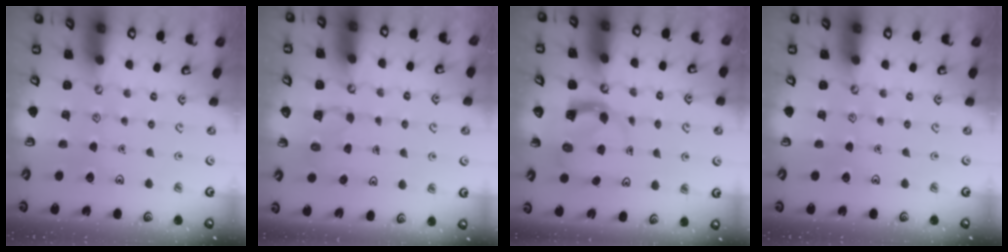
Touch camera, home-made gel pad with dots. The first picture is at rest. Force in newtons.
{"total": 2.9, "press": 2.9, "slide": 0.3}
{"total": 3.9, "press": 3.9, "slide": 0.3}
{"total": 0.0}